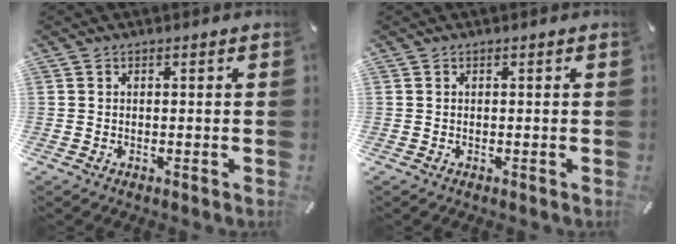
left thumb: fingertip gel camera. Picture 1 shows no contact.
{"total": 0.0}